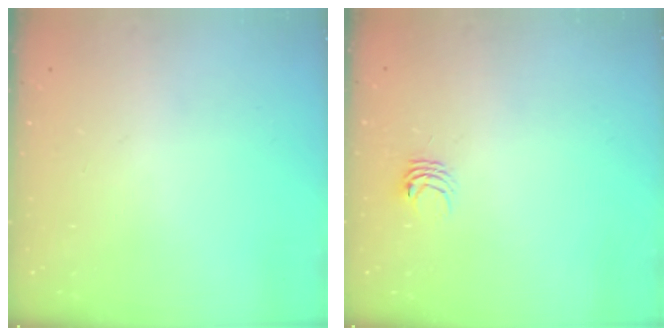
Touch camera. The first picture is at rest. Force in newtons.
{"total": 3.3, "press": 3.3, "slide": 0.3}